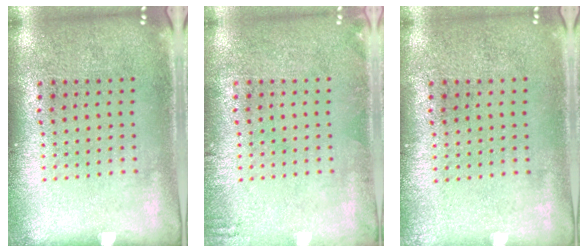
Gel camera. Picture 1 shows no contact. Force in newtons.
{"total": 1.0, "press": 1.0, "slide": 0.2}
{"total": 0.0}